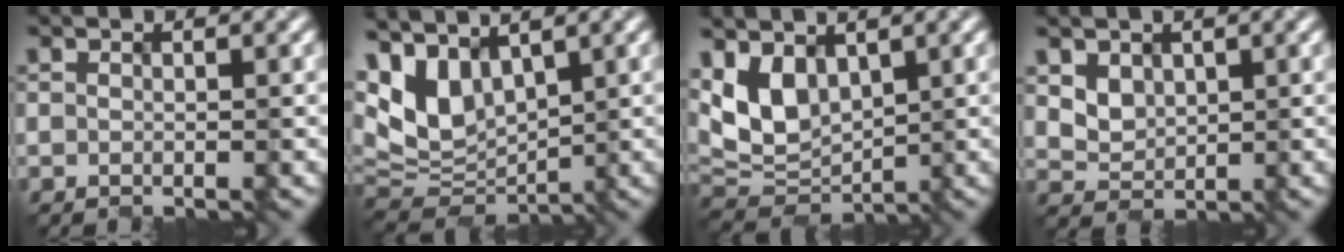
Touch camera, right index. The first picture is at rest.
{"total": 7.2, "force": [3.2, 4.2, 5.0], "torque": [-0.119, 0.000, 0.061]}
{"total": 6.0, "force": [2.1, 4.0, 4.0], "torque": [-0.086, -0.007, 0.038]}
{"total": 2.4, "force": [1.1, 1.9, 0.9], "torque": [-0.027, -0.008, 0.027]}